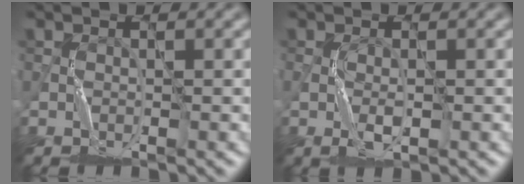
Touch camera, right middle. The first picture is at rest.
{"total": 1.9, "force": [-0.4, 0.7, 1.7], "torque": [-0.041, -0.001, -0.006]}